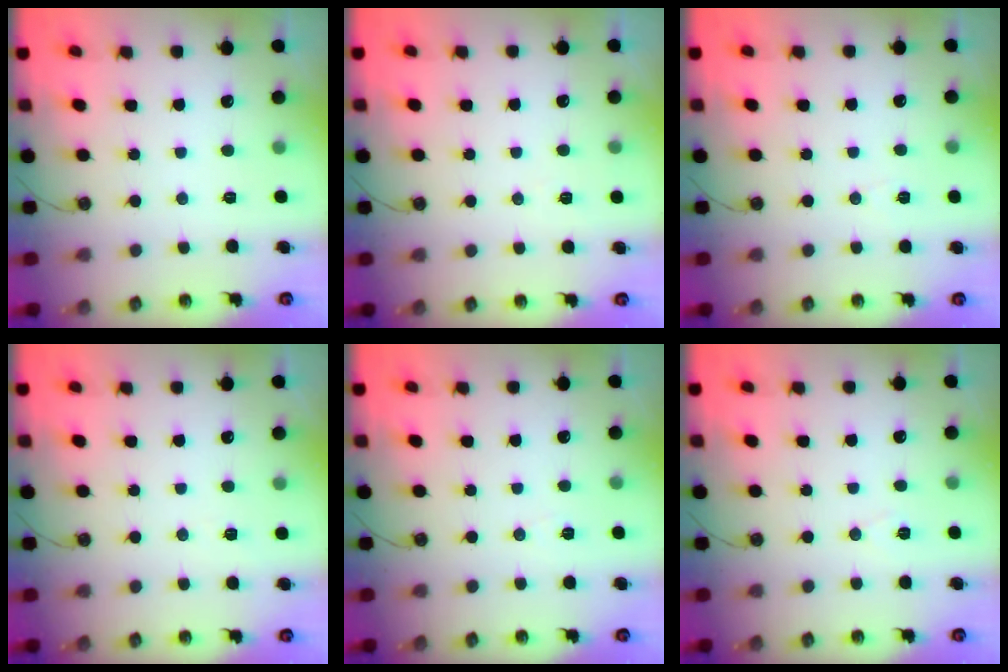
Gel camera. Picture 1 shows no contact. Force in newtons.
{"total": 5.6, "press": 3.8, "slide": 4.2}
{"total": 3.6, "press": 2.7, "slide": 2.4}
{"total": 2.4, "press": 1.7, "slide": 1.7}
{"total": 5.9, "press": 3.8, "slide": 4.5}
{"total": 5.6, "press": 3.4, "slide": 4.4}